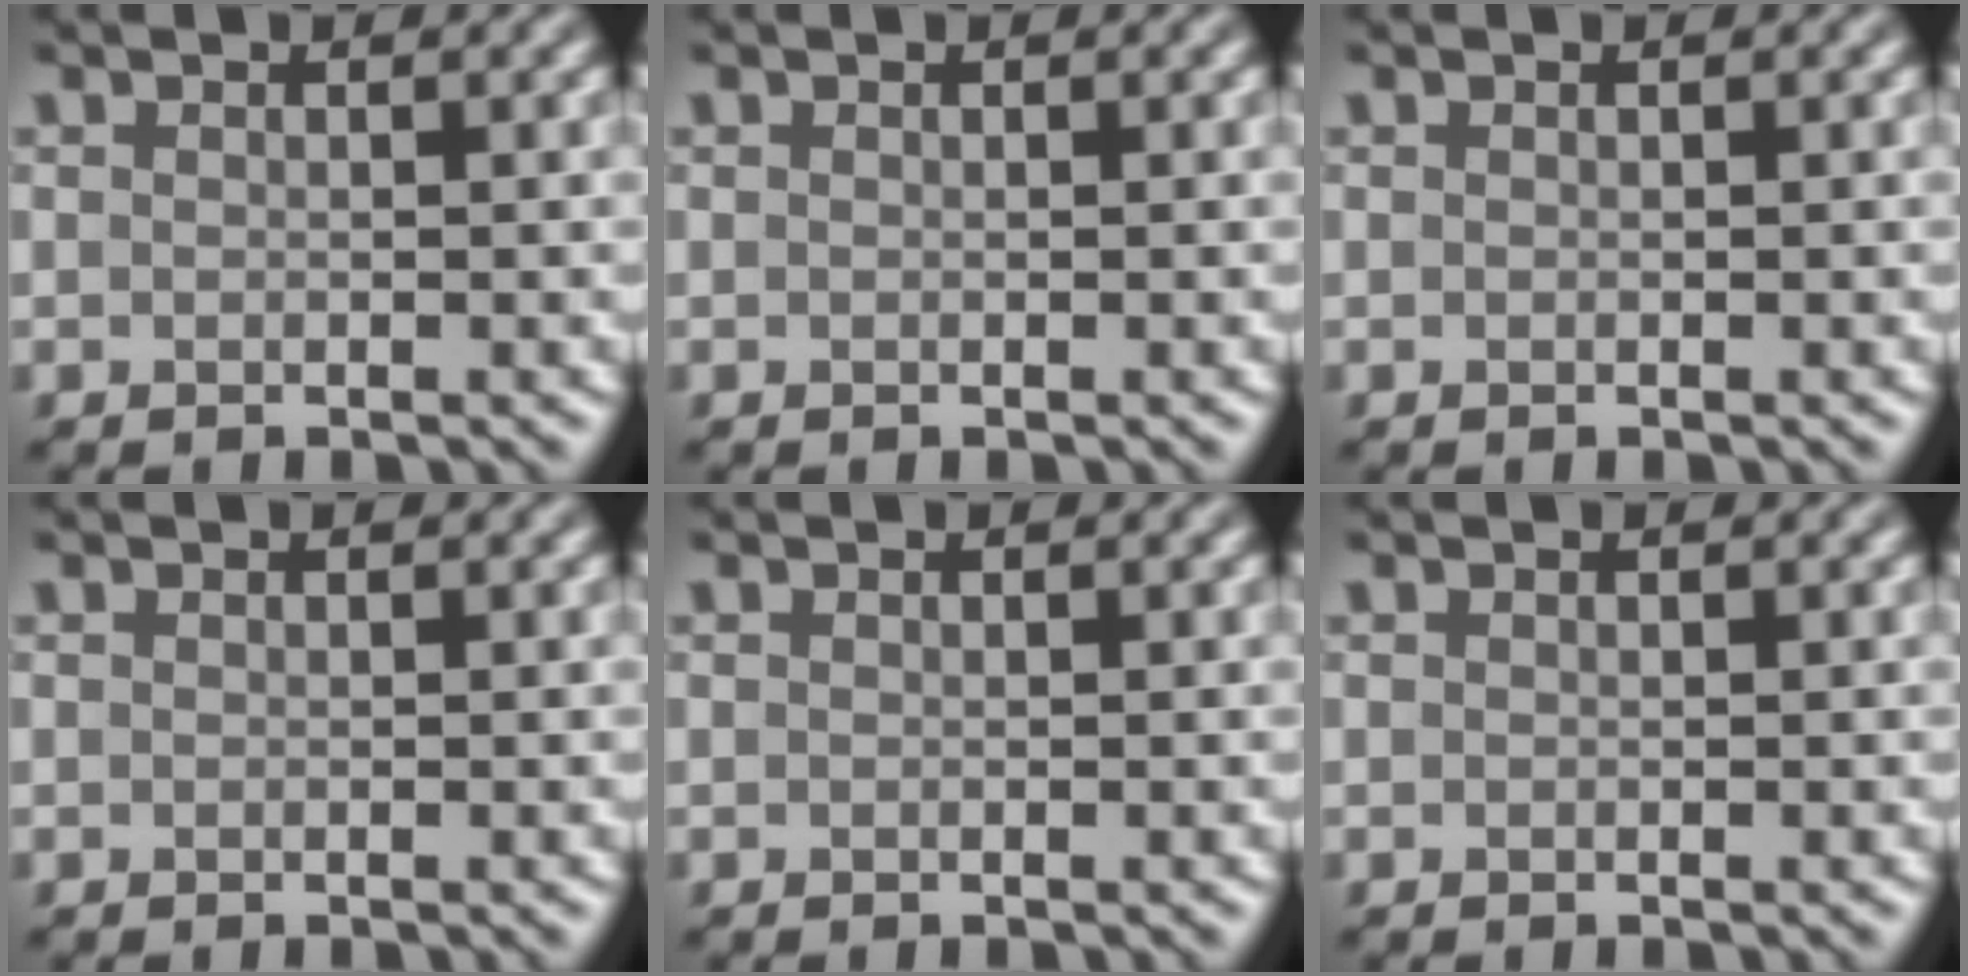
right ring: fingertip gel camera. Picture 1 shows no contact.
{"total": 0.0}
{"total": 0.0}
{"total": 0.0}
{"total": 0.0}
{"total": 0.0}